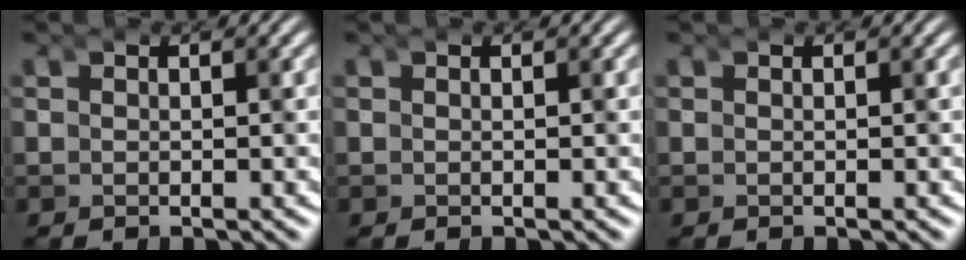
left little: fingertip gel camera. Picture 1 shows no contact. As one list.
[{"total": 0.0}, {"total": 0.0}]